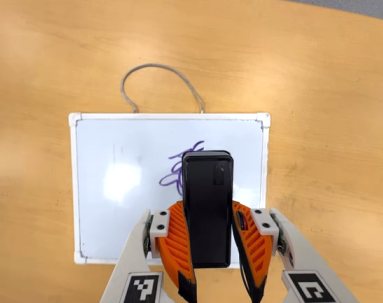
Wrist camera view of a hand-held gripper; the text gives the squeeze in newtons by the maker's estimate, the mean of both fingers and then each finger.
{"total": 6.6, "left": 5.3, "right": 7.9}